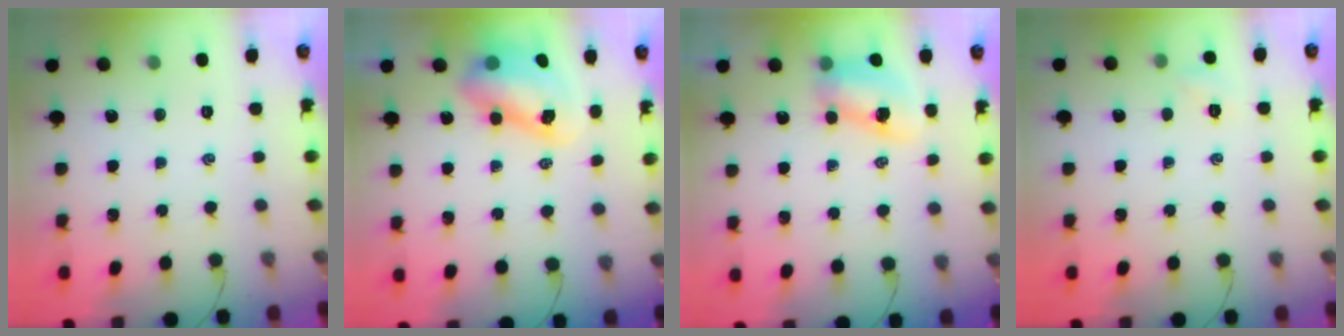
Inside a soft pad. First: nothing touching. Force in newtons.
{"total": 9.0, "press": 8.8, "slide": 2.1}
{"total": 7.9, "press": 7.9, "slide": 1.0}
{"total": 3.1, "press": 3.0, "slide": 0.9}